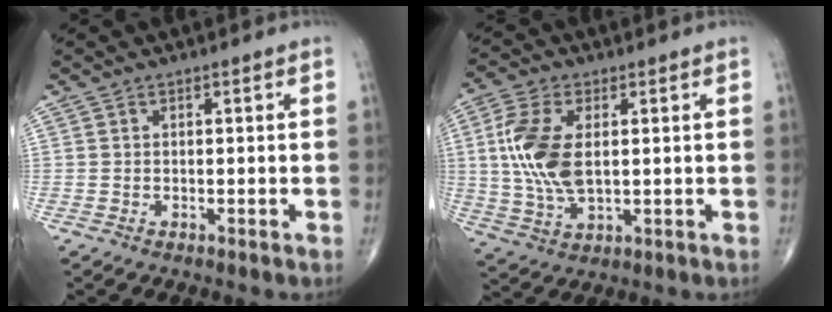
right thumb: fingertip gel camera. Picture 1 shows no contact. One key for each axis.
{"total": 11.8, "fx": 1.5, "fy": 6.2, "fz": 9.9, "tx": -0.215, "ty": -0.005, "tz": 0.033}